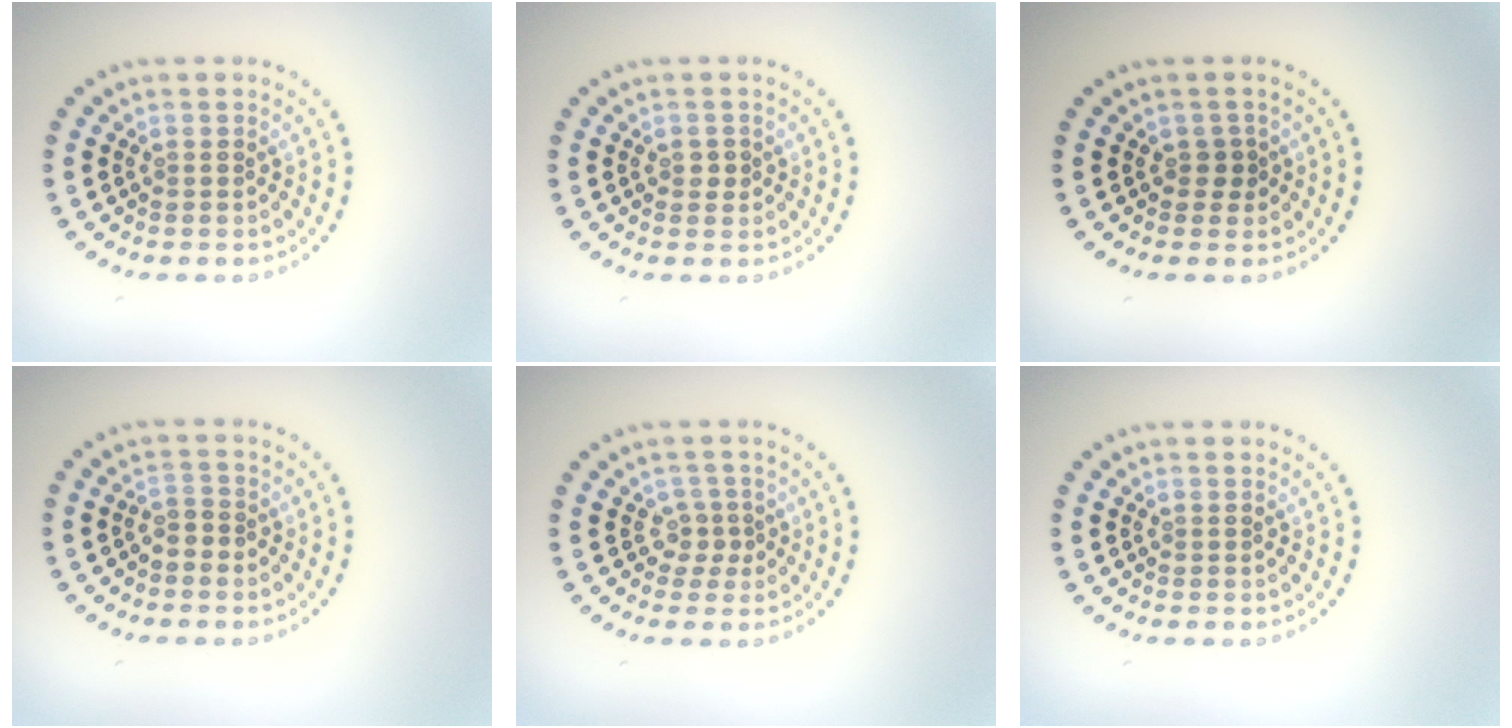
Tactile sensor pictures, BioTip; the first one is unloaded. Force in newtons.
{"total": 0.9, "press": 0.9, "slide": 0.2}
{"total": 1.2, "press": 0.8, "slide": 0.8}
{"total": 1.4, "press": 1.1, "slide": 0.8}
{"total": 1.7, "press": 1.1, "slide": 1.3}
{"total": 0.0}